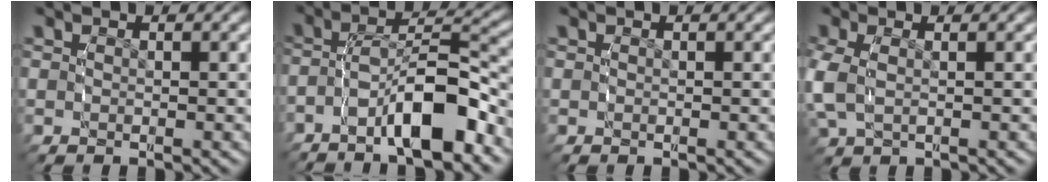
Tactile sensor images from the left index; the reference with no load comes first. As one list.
[{"total": 6.0, "force": [-3.5, 2.0, 4.5], "torque": [-0.073, 0.001, -0.053]}, {"total": 0.0}, {"total": 2.8, "force": [0.4, 2.0, 2.0], "torque": [-0.069, -0.009, 0.015]}]